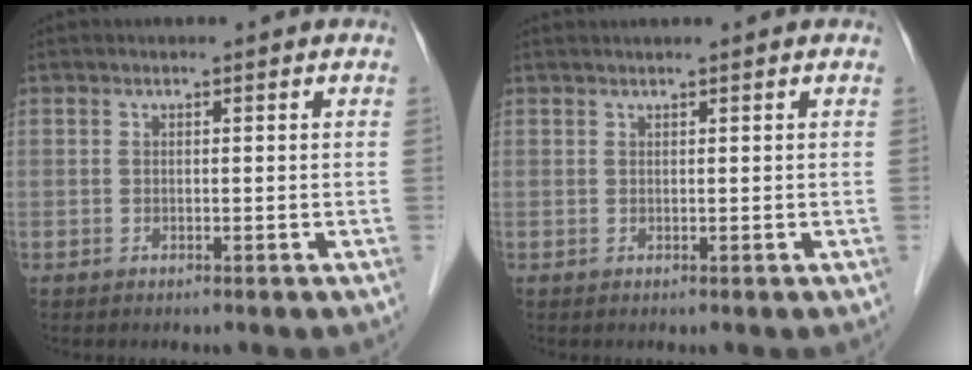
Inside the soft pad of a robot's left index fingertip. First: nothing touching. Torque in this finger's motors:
{"motor_torque": [0.34, 0.01, -0.01, -0.01]}